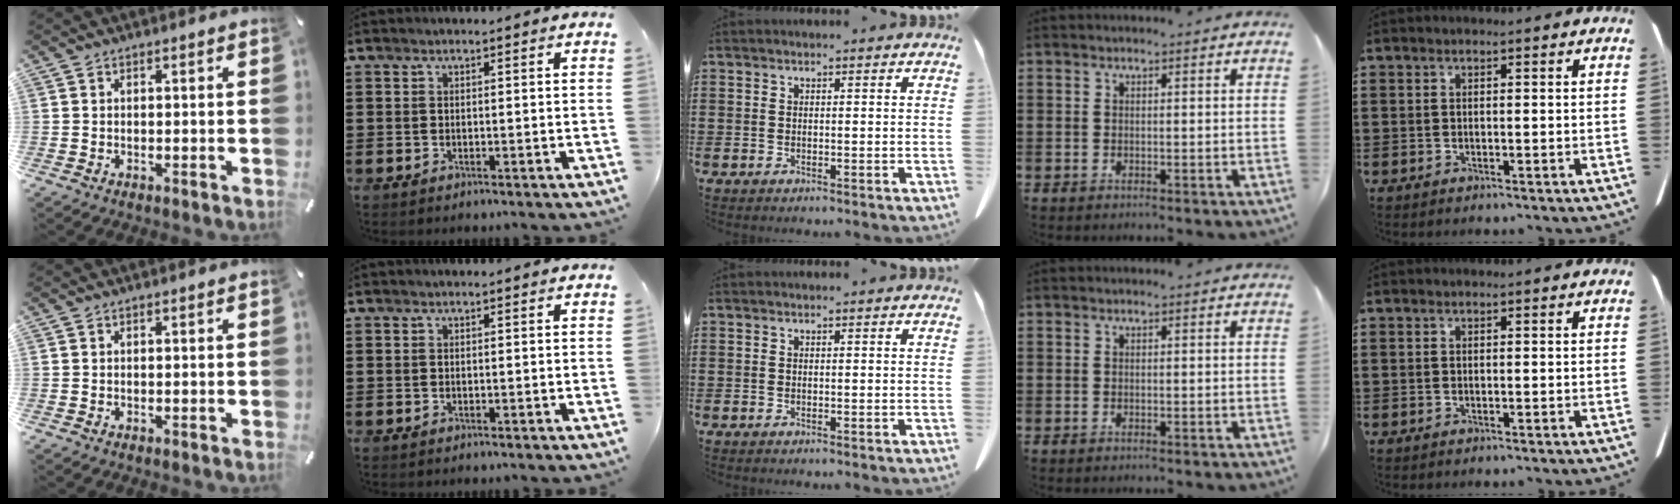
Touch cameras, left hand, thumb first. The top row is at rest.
{}